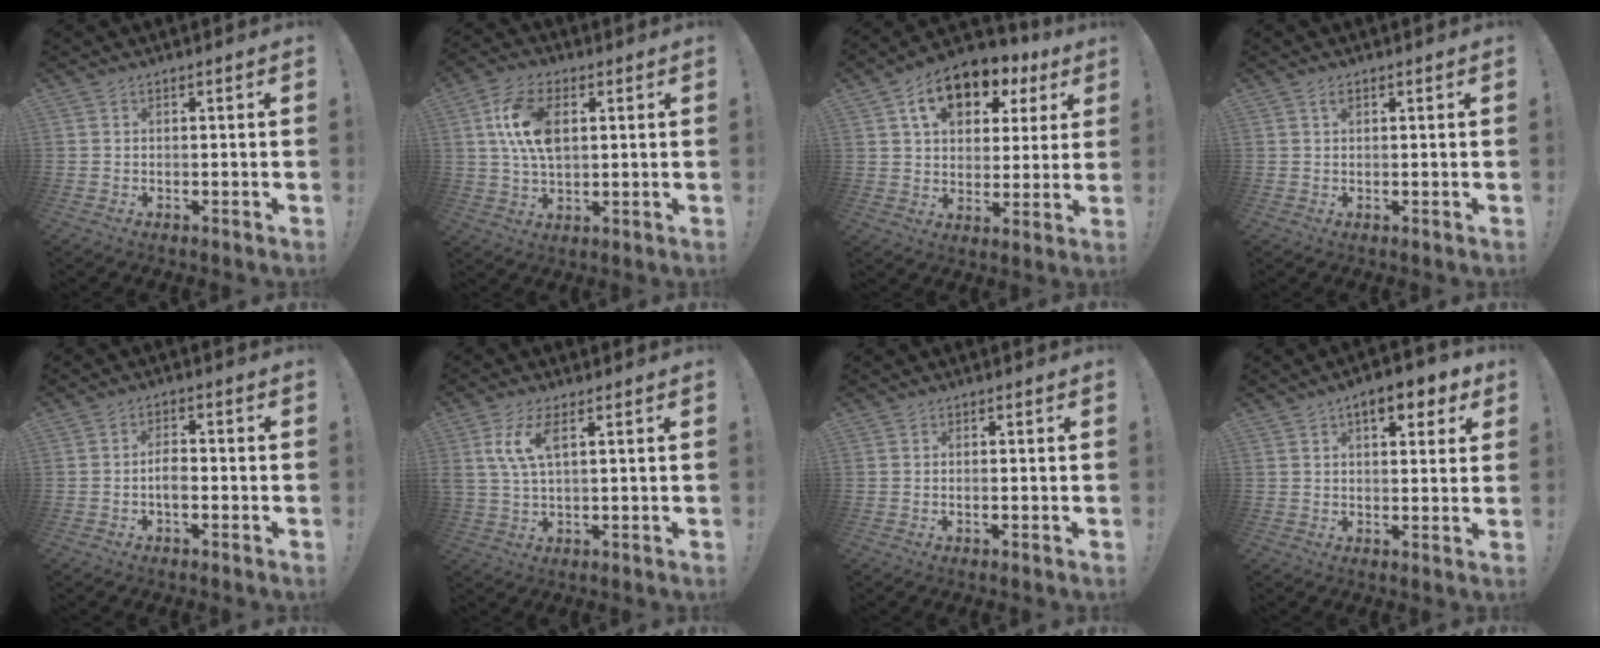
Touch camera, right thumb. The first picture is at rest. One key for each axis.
{"total": 12.4, "fx": 2.8, "fy": 7.1, "fz": 9.8, "tx": -0.188, "ty": 0.005, "tz": 0.052}
{"total": 13.9, "fx": 7.0, "fy": 9.1, "fz": 7.9, "tx": -0.123, "ty": -0.029, "tz": 0.128}
{"total": 1.3, "fx": 0.5, "fy": 0.6, "fz": 1.0, "tx": -0.014, "ty": 0.000, "tz": 0.007}
{"total": 4.5, "fx": -1.4, "fy": 2.5, "fz": 3.5, "tx": -0.059, "ty": 0.001, "tz": -0.030}
{"total": 8.2, "fx": 2.8, "fy": 3.2, "fz": 7.0, "tx": -0.140, "ty": -0.005, "tz": 0.048}
{"total": 0.9, "fx": -0.5, "fy": 0.1, "fz": 0.7, "tx": -0.013, "ty": -0.001, "tz": -0.009}
{"total": 7.8, "fx": 4.2, "fy": 3.4, "fz": 5.7, "tx": -0.067, "ty": -0.013, "tz": 0.067}